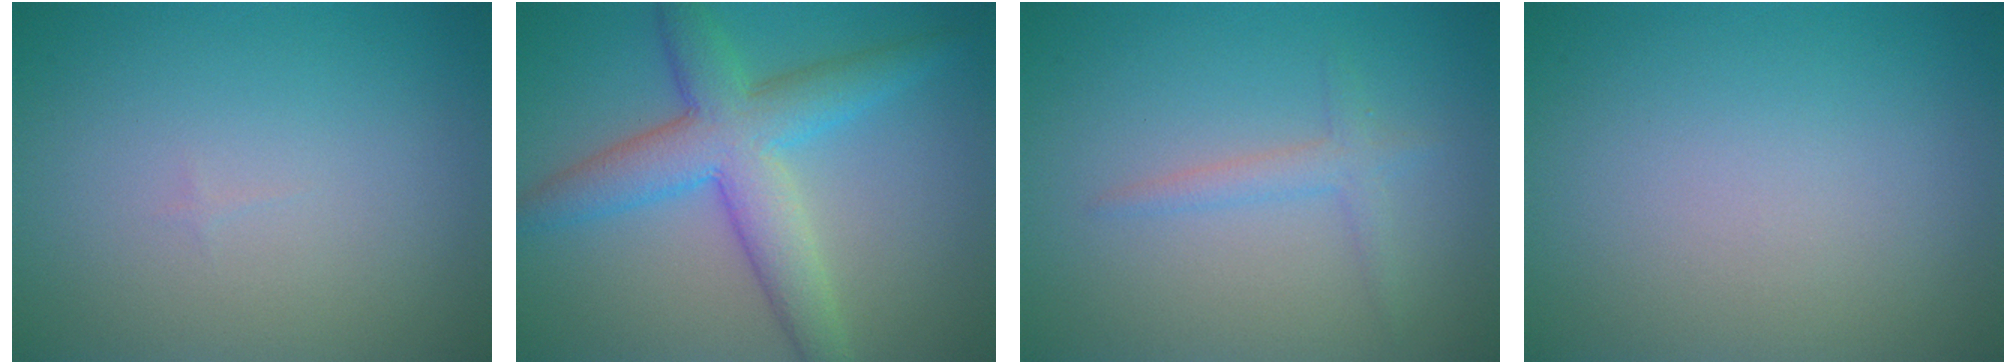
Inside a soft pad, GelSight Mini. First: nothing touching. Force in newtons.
{"total": 6.5, "press": 6.5, "slide": 0.1}
{"total": 1.6, "press": 1.6, "slide": 0.1}
{"total": 0.0}